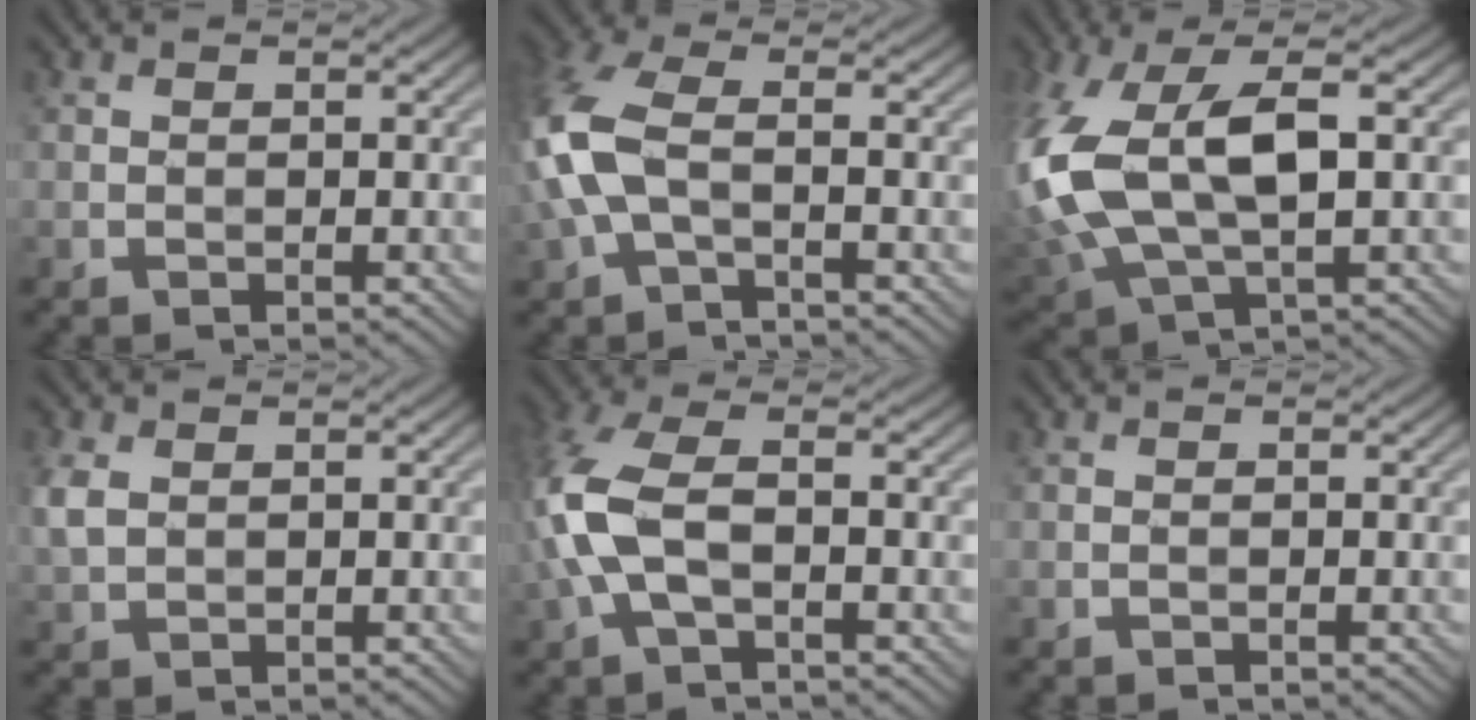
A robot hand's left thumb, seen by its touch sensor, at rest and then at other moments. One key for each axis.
{"total": 7.7, "fx": -1.2, "fy": 3.8, "fz": 6.6, "tx": -0.177, "ty": 0.010, "tz": -0.037}
{"total": 14.2, "fx": 1.0, "fy": 7.4, "fz": 12.1, "tx": -0.300, "ty": -0.004, "tz": 0.024}
{"total": 2.9, "fx": 0.7, "fy": 2.0, "fz": 1.9, "tx": -0.060, "ty": 0.000, "tz": 0.016}
{"total": 8.5, "fx": -1.4, "fy": 4.1, "fz": 7.3, "tx": -0.192, "ty": 0.010, "tz": -0.037}
{"total": 0.0}